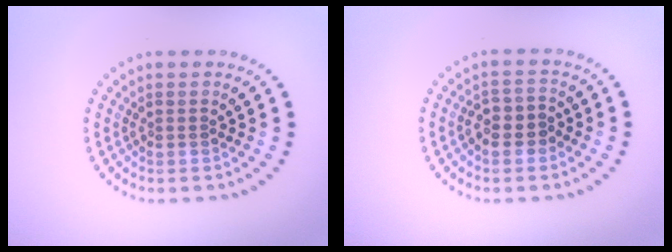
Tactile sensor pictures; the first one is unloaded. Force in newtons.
{"total": 2.4, "press": 2.3, "slide": 0.9}